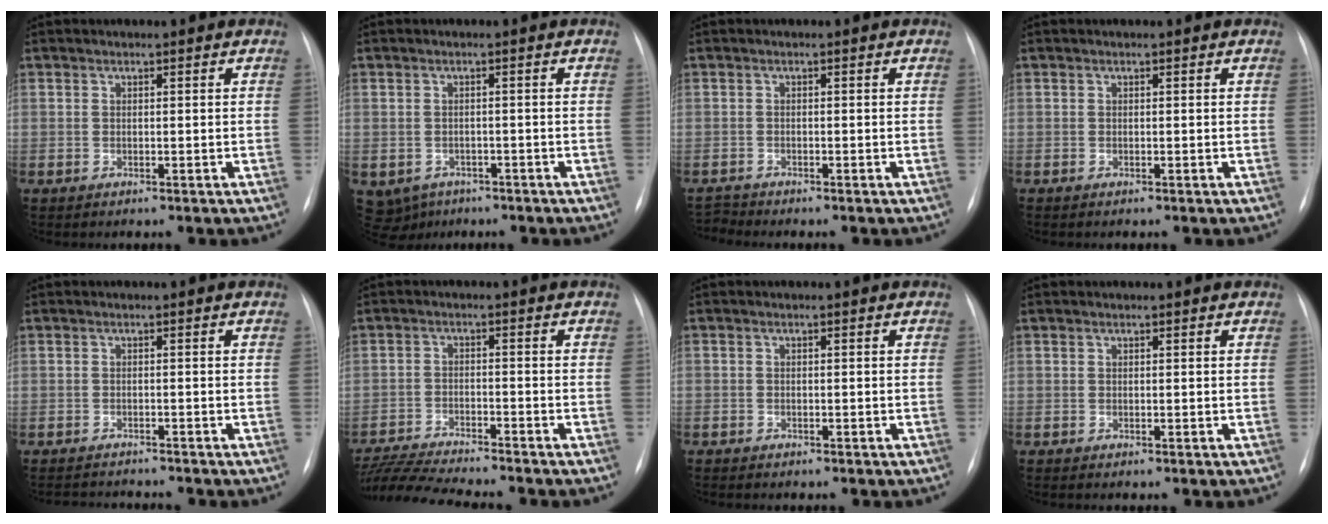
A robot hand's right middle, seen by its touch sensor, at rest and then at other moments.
{"total": 5.2, "force": [-3.0, 4.1, 1.0], "torque": [-0.018, 0.005, -0.037]}
{"total": 1.6, "force": [-1.4, -0.4, -0.7], "torque": [0.013, -0.014, -0.026]}
{"total": 0.0}
{"total": 7.9, "force": [-7.3, 2.7, 1.4], "torque": [-0.021, 0.009, -0.088]}
{"total": 13.3, "force": [-12.1, 0.5, 5.4], "torque": [-0.097, -0.011, -0.197]}
{"total": 2.8, "force": [-2.3, 1.1, 1.2], "torque": [-0.015, -0.001, -0.023]}
{"total": 0.0}